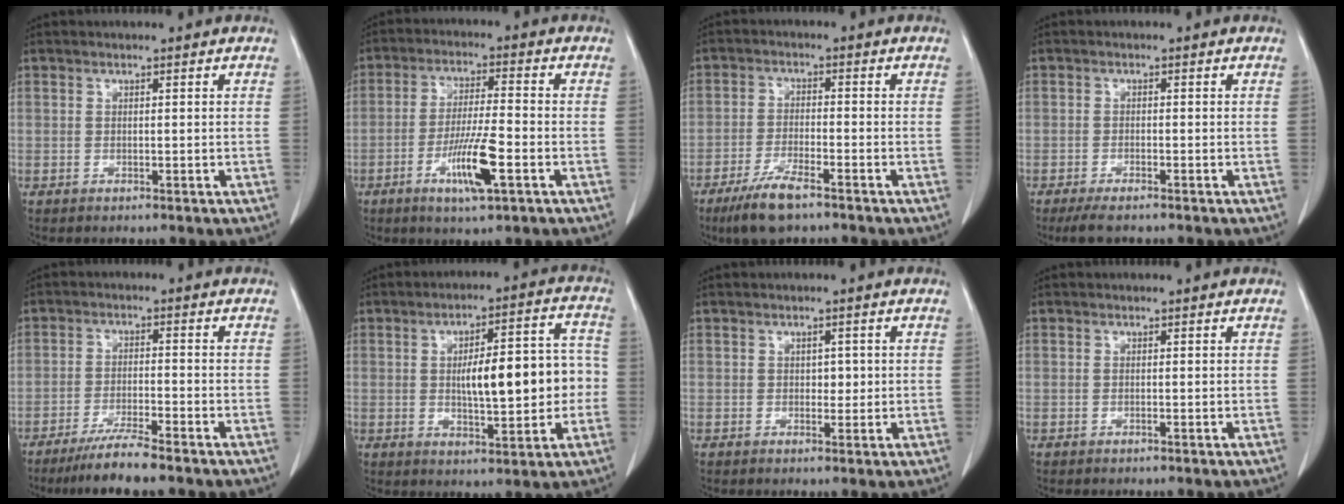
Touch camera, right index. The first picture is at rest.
{"total": 8.8, "force": [-3.6, 0.8, 8.0], "torque": [-0.148, -0.009, -0.061]}
{"total": 7.1, "force": [-5.0, 1.2, 4.9], "torque": [-0.103, -0.015, -0.090]}
{"total": 3.7, "force": [-2.9, 0.7, 2.2], "torque": [-0.039, -0.008, -0.047]}
{"total": 6.1, "force": [-4.9, 0.0, 3.6], "torque": [-0.066, -0.017, -0.090]}
{"total": 13.0, "force": [-0.5, 3.9, 12.4], "torque": [-0.182, 0.030, 0.001]}
{"total": 1.7, "force": [0.1, 1.1, 1.2], "torque": [-0.014, 0.001, 0.003]}
{"total": 0.0}